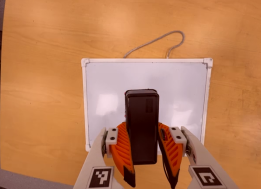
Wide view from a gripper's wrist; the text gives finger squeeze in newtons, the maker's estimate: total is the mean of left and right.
{"total": 8.2, "left": 7.1, "right": 9.3}